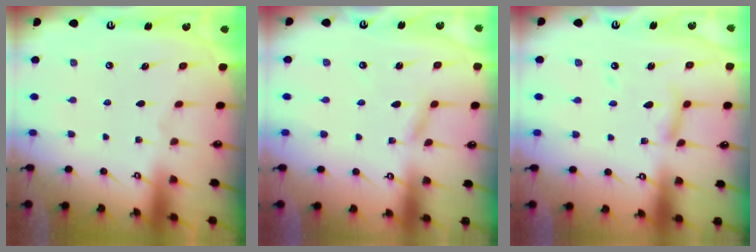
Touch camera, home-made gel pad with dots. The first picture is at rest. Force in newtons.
{"total": 2.0, "press": 2.0, "slide": 0.2}
{"total": 7.7, "press": 7.7, "slide": 0.6}